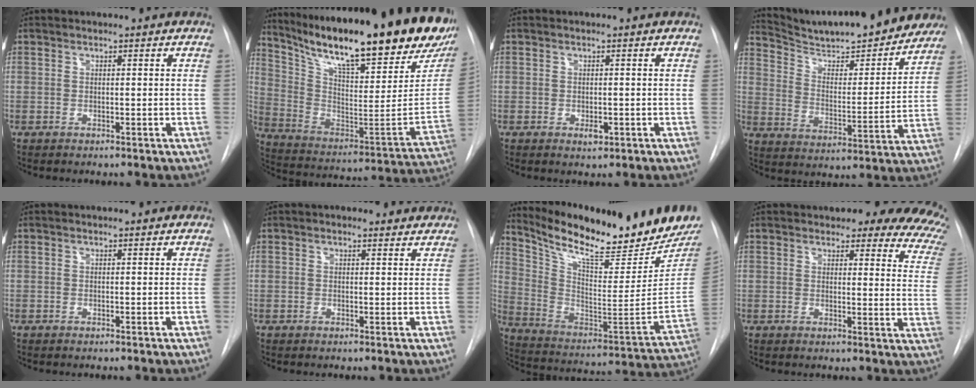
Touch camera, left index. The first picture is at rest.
{"total": 32.9, "force": [25.2, 5.9, 20.4], "torque": [-0.346, -0.059, 0.360]}
{"total": 1.4, "force": [-0.5, 0.8, 1.0], "torque": [-0.015, -0.002, -0.004]}
{"total": 23.2, "force": [21.1, 4.0, 8.9], "torque": [-0.140, -0.024, 0.296]}
{"total": 0.0}
{"total": 3.5, "force": [3.0, 1.3, 1.3], "torque": [-0.014, 0.016, 0.030]}
{"total": 25.1, "force": [21.4, 4.9, 12.3], "torque": [-0.210, -0.048, 0.319]}
{"total": 16.5, "force": [14.3, 4.9, 6.6], "torque": [-0.046, -0.056, 0.127]}